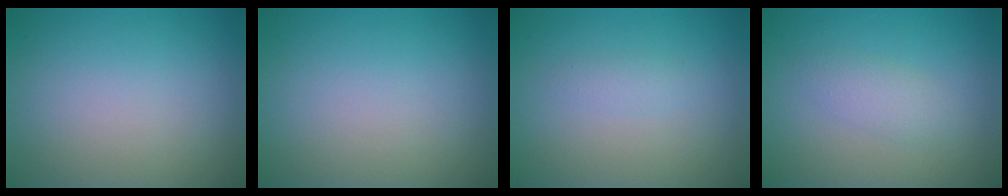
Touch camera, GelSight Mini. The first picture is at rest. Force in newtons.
{"total": 0.0}
{"total": 0.9, "press": 0.9, "slide": 0.0}
{"total": 1.8, "press": 1.8, "slide": 0.0}